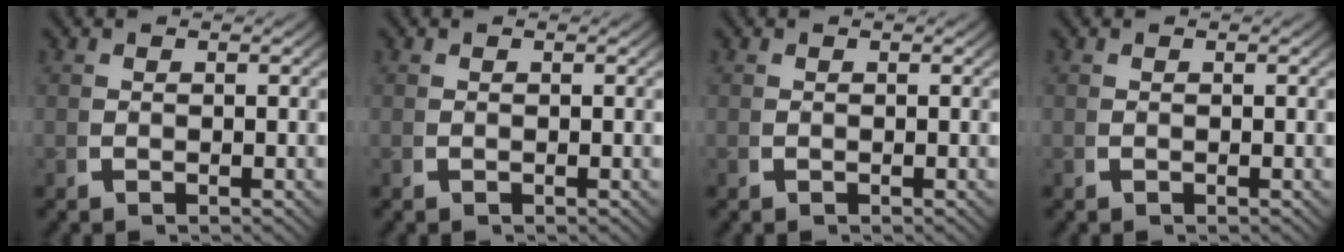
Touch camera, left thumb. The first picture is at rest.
{"total": 0.0}
{"total": 0.0}
{"total": 0.0}